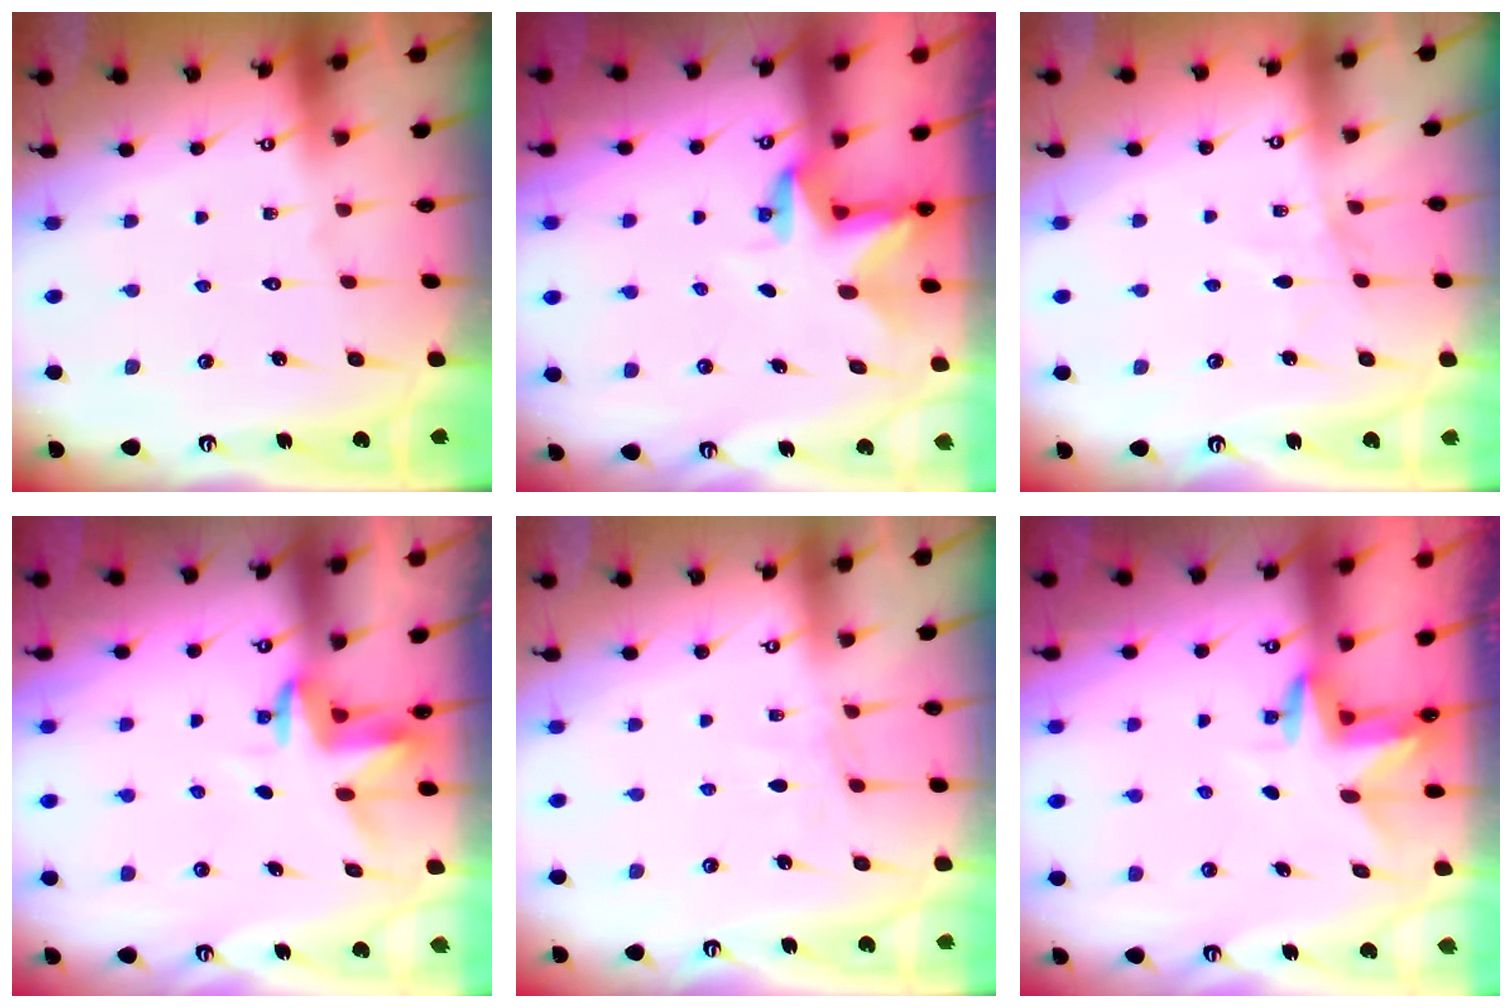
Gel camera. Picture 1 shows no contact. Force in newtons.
{"total": 2.8, "press": 2.8, "slide": 0.2}
{"total": 2.9, "press": 2.8, "slide": 0.4}
{"total": 3.6, "press": 3.6, "slide": 0.2}
{"total": 3.7, "press": 3.7, "slide": 0.5}
{"total": 3.4, "press": 3.4, "slide": 0.3}